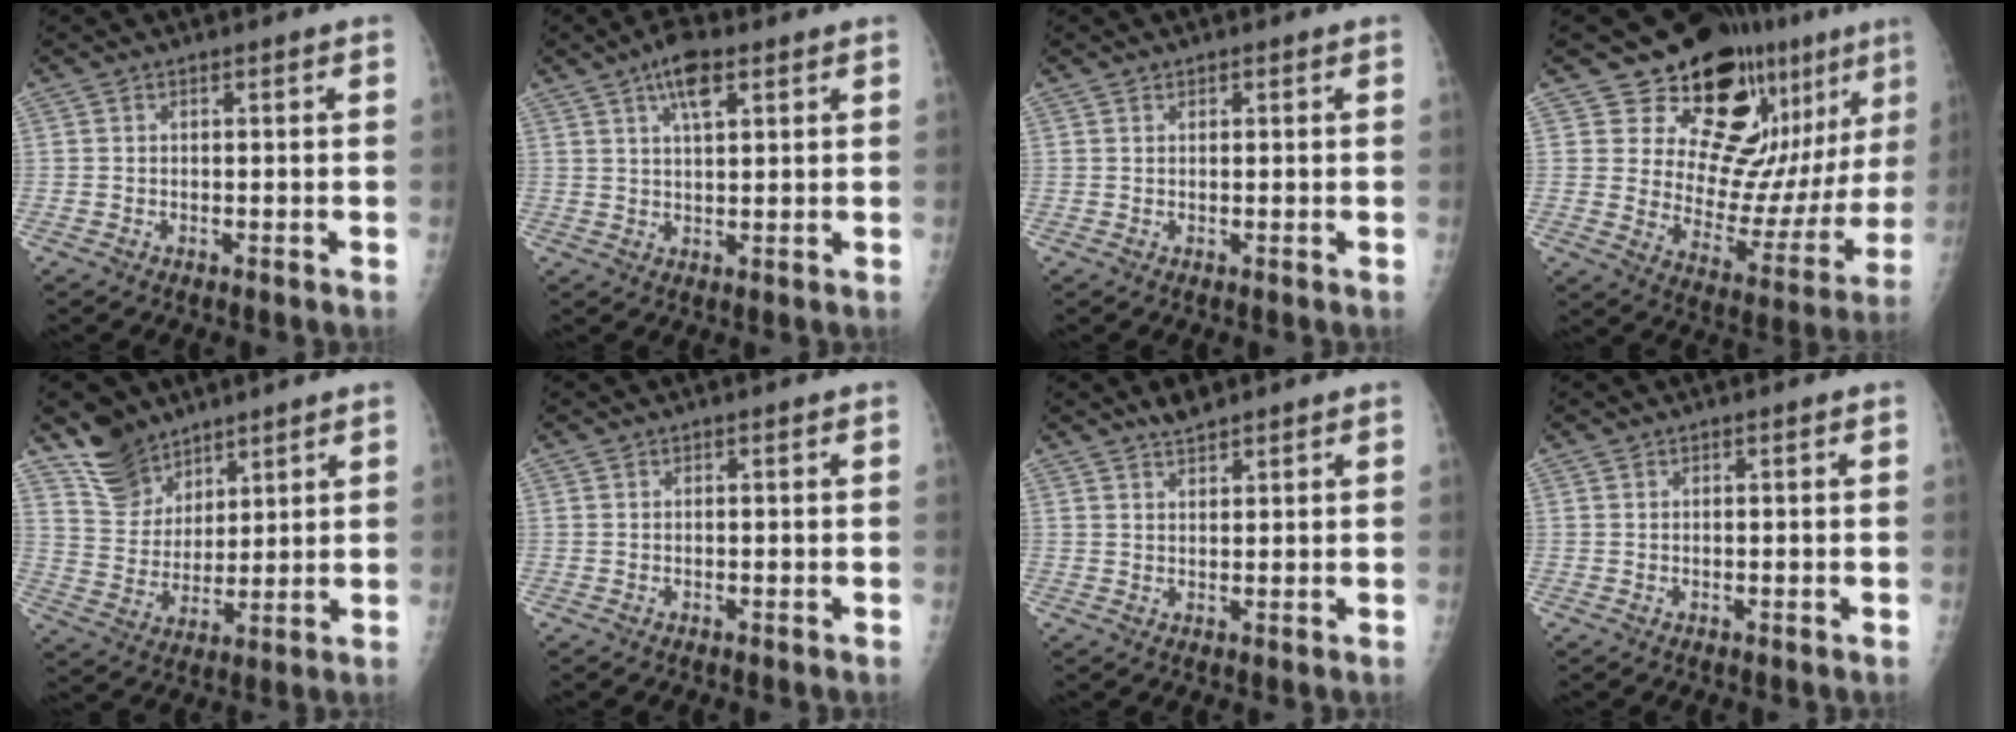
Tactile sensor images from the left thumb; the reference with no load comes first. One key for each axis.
{"total": 6.3, "fx": 3.2, "fy": 2.3, "fz": 4.9, "tx": -0.079, "ty": -0.004, "tz": 0.053}
{"total": 0.7, "fx": 0.4, "fy": 0.5, "fz": 0.3, "tx": 0.001, "ty": -0.001, "tz": 0.005}
{"total": 20.0, "fx": 13.3, "fy": 8.9, "fz": 12.0, "tx": -0.110, "ty": -0.090, "tz": 0.188}
{"total": 9.4, "fx": 7.4, "fy": 5.6, "fz": 1.4, "tx": 0.001, "ty": -0.052, "tz": 0.155}
{"total": 0.0}
{"total": 2.9, "fx": 2.5, "fy": 0.8, "fz": 1.2, "tx": -0.016, "ty": -0.011, "tz": 0.043}
{"total": 0.0}